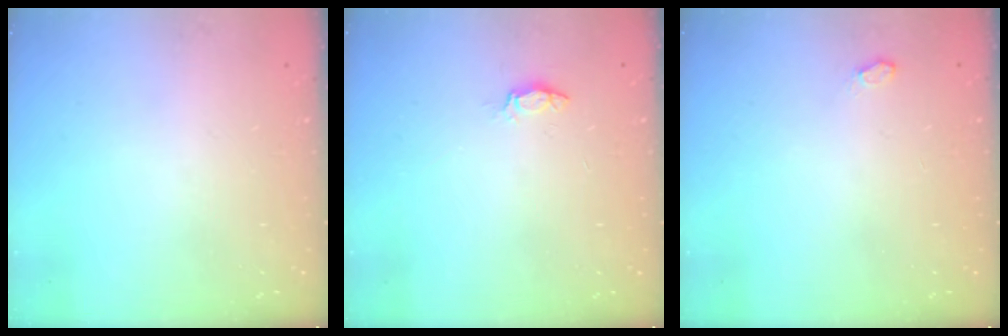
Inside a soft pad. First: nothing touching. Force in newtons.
{"total": 3.0, "press": 3.0, "slide": 0.3}
{"total": 4.1, "press": 3.5, "slide": 2.1}